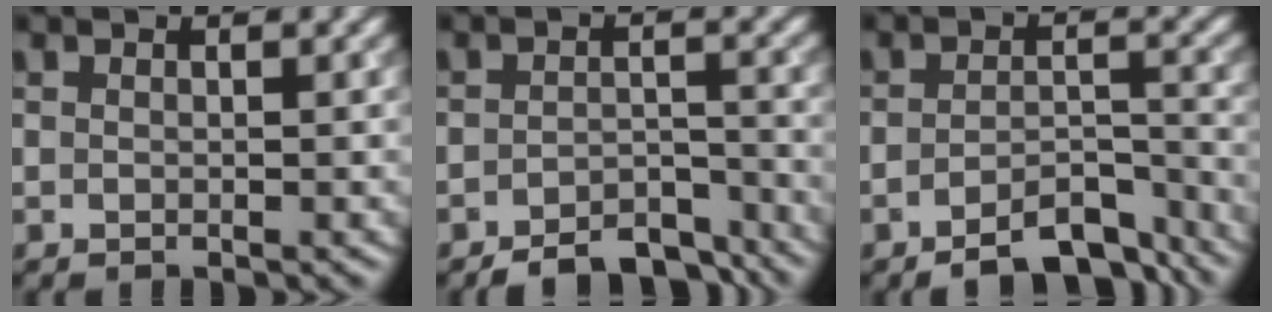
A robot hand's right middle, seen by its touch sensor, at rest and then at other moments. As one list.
[{"total": 5.4, "force": [-4.5, 2.0, 2.2], "torque": [-0.026, -0.005, -0.061]}, {"total": 6.2, "force": [-4.7, 2.0, 3.5], "torque": [-0.051, -0.001, -0.069]}]